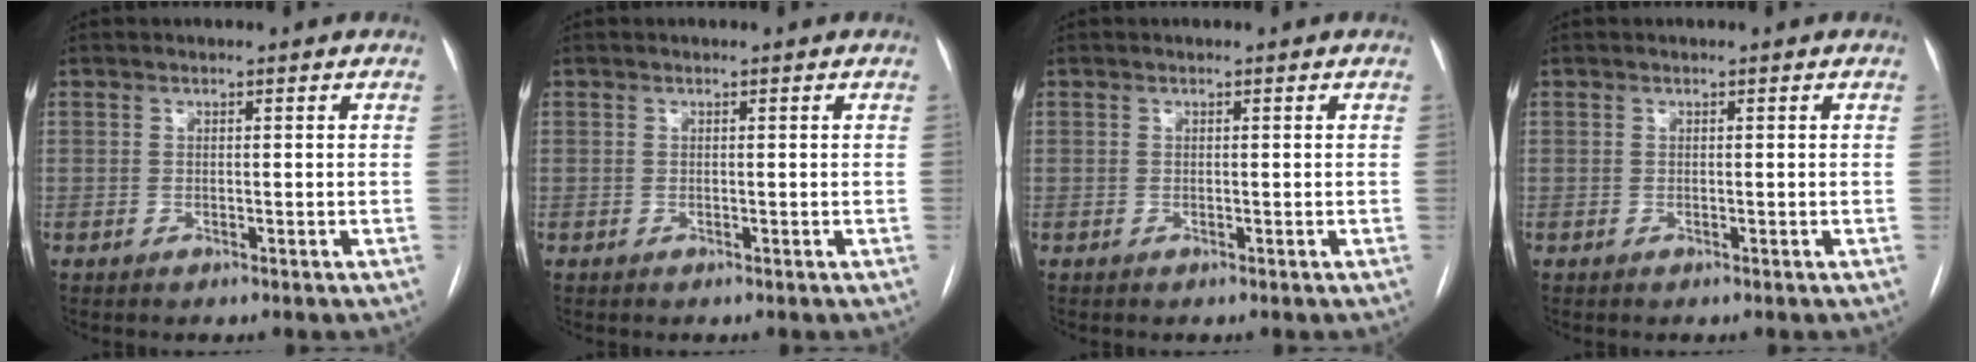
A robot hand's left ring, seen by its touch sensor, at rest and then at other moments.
{"total": 0.0}
{"total": 0.0}
{"total": 0.0}